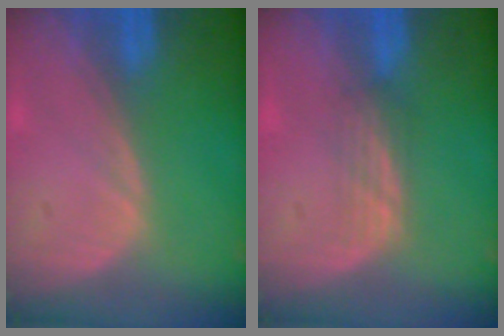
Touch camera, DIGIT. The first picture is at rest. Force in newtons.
{"total": 2.1, "press": 2.1, "slide": 0.3}